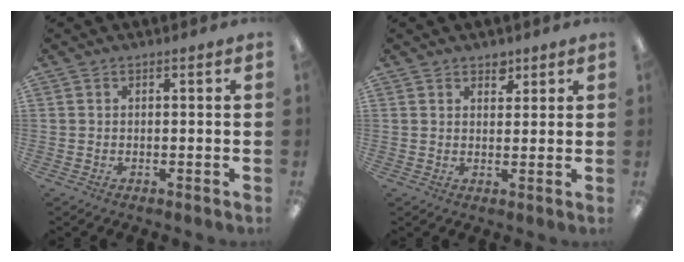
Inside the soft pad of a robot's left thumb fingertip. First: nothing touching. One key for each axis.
{"total": 3.1, "fx": 2.3, "fy": 1.8, "fz": 1.0, "tx": 0.010, "ty": -0.014, "tz": 0.035}